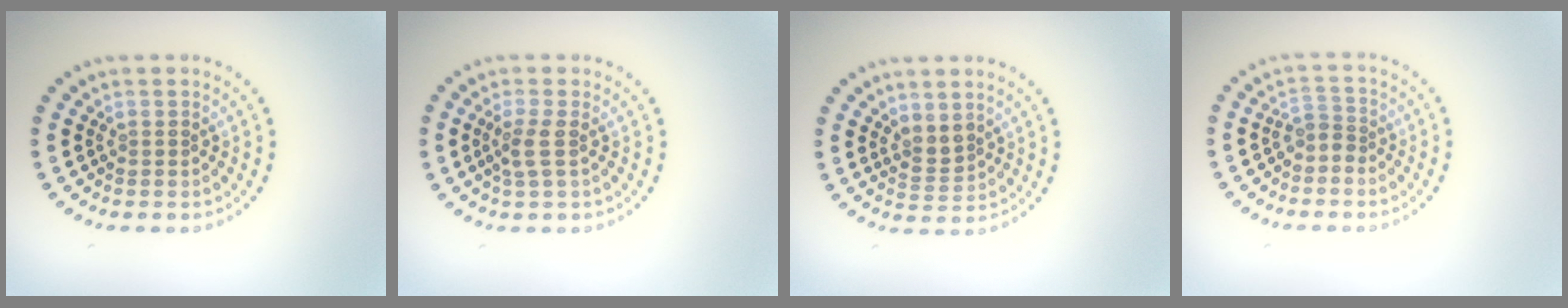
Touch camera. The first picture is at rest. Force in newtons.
{"total": 1.9, "press": 1.6, "slide": 0.9}
{"total": 1.8, "press": 1.5, "slide": 1.0}
{"total": 1.7, "press": 1.2, "slide": 1.2}